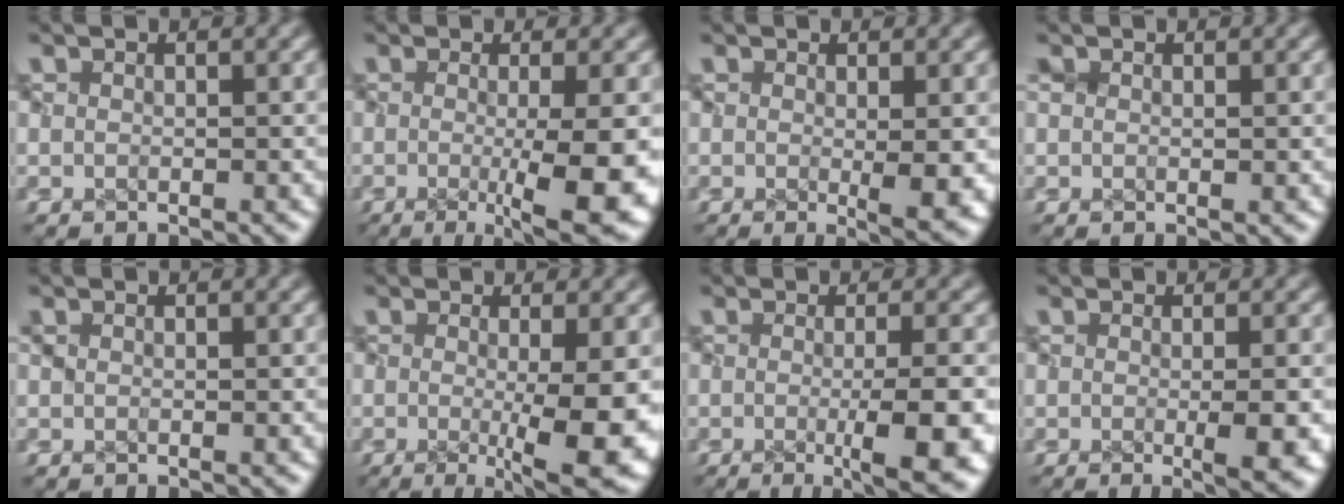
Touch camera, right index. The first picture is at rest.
{"total": 6.7, "force": [-2.7, 1.9, 5.9], "torque": [-0.053, -0.013, -0.033]}
{"total": 2.4, "force": [0.0, 0.6, 2.3], "torque": [-0.027, -0.013, 0.008]}
{"total": 1.2, "force": [0.7, 0.8, 0.6], "torque": [-0.016, 0.001, 0.009]}
{"total": 0.8, "force": [0.4, 0.6, 0.4], "torque": [-0.009, 0.004, 0.003]}
{"total": 6.2, "force": [-1.8, 1.6, 5.7], "torque": [-0.055, -0.016, -0.017]}
{"total": 5.9, "force": [-3.3, 1.7, 4.6], "torque": [-0.038, -0.009, -0.046]}
{"total": 2.3, "force": [-0.5, 0.5, 2.2], "torque": [-0.025, -0.009, -0.002]}